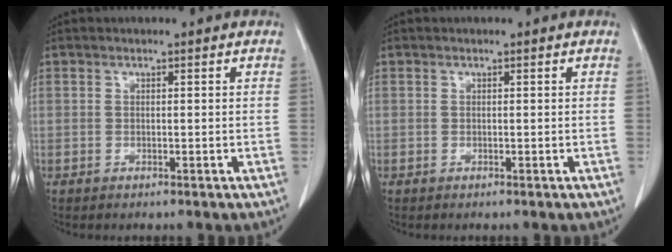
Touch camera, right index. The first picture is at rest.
{"total": 0.0}